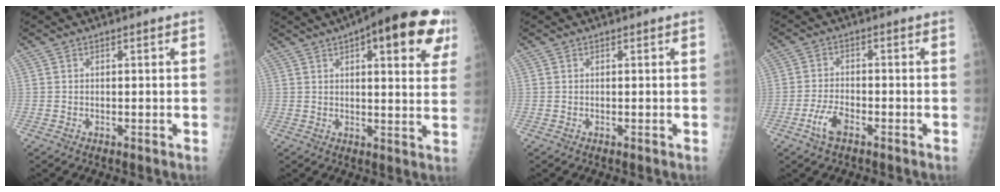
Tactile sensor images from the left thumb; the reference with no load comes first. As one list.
[{"total": 18.6, "force": [8.6, 6.3, 15.2], "torque": [-0.170, -0.007, 0.104]}, {"total": 0.0}, {"total": 4.7, "force": [-2.7, 2.0, 3.3], "torque": [-0.070, 0.016, -0.049]}]